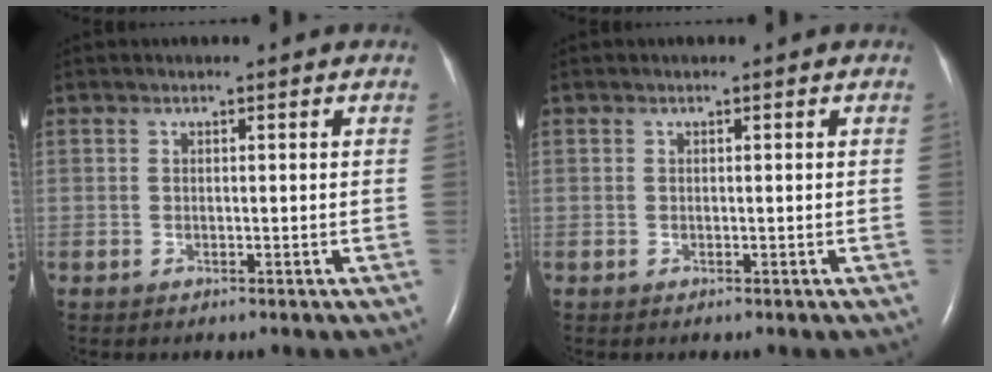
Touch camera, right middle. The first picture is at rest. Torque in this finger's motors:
{"motor_torque": [0.00, 0.00, 0.00, 0.00]}